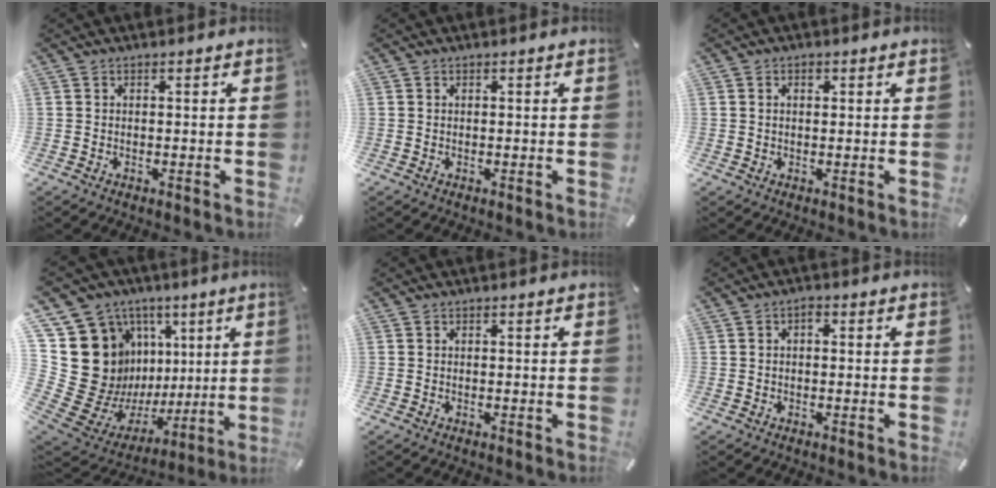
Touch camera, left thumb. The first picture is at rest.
{"total": 0.0}
{"total": 1.4, "force": [0.4, 0.9, 0.9], "torque": [-0.020, 0.006, 0.006]}
{"total": 22.7, "force": [3.5, 19.7, 10.7], "torque": [-0.176, -0.082, 0.131]}
{"total": 0.0}
{"total": 1.4, "force": [0.0, 0.8, 1.1], "torque": [-0.022, 0.006, -0.002]}